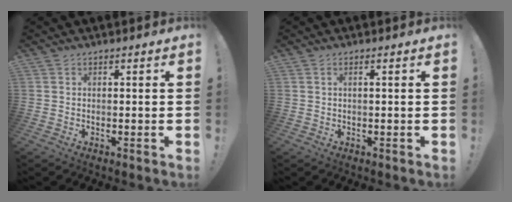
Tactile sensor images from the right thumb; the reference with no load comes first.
{"total": 1.1, "force": [0.1, -0.2, 1.1], "torque": [-0.020, -0.001, 0.001]}